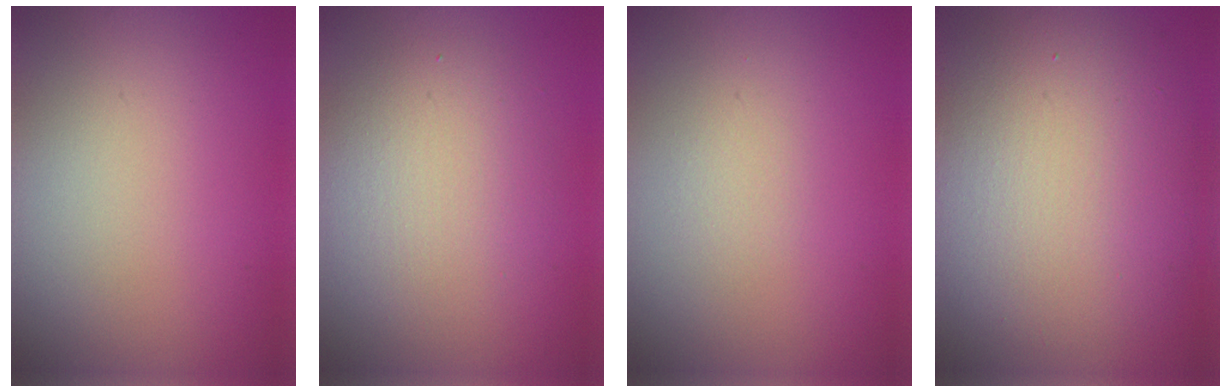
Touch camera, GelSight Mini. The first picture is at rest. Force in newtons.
{"total": 4.4, "press": 4.4, "slide": 0.3}
{"total": 0.6, "press": 0.6, "slide": 0.1}
{"total": 11.2, "press": 11.2, "slide": 0.6}